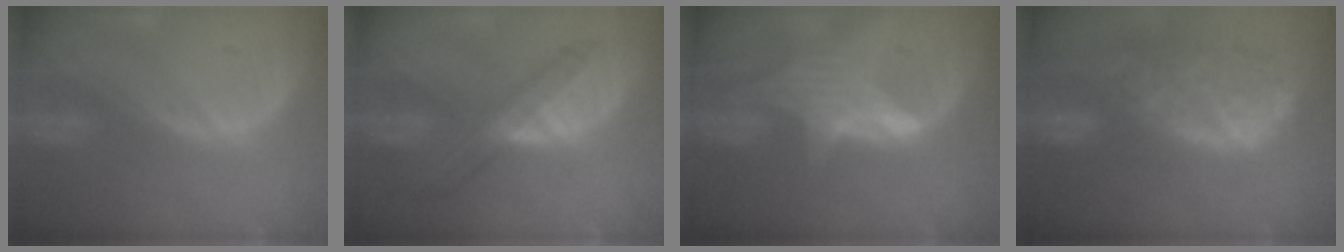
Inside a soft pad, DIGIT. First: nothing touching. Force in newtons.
{"total": 7.2, "press": 6.3, "slide": 3.3}
{"total": 6.3, "press": 6.1, "slide": 1.7}
{"total": 12.1, "press": 9.9, "slide": 6.9}